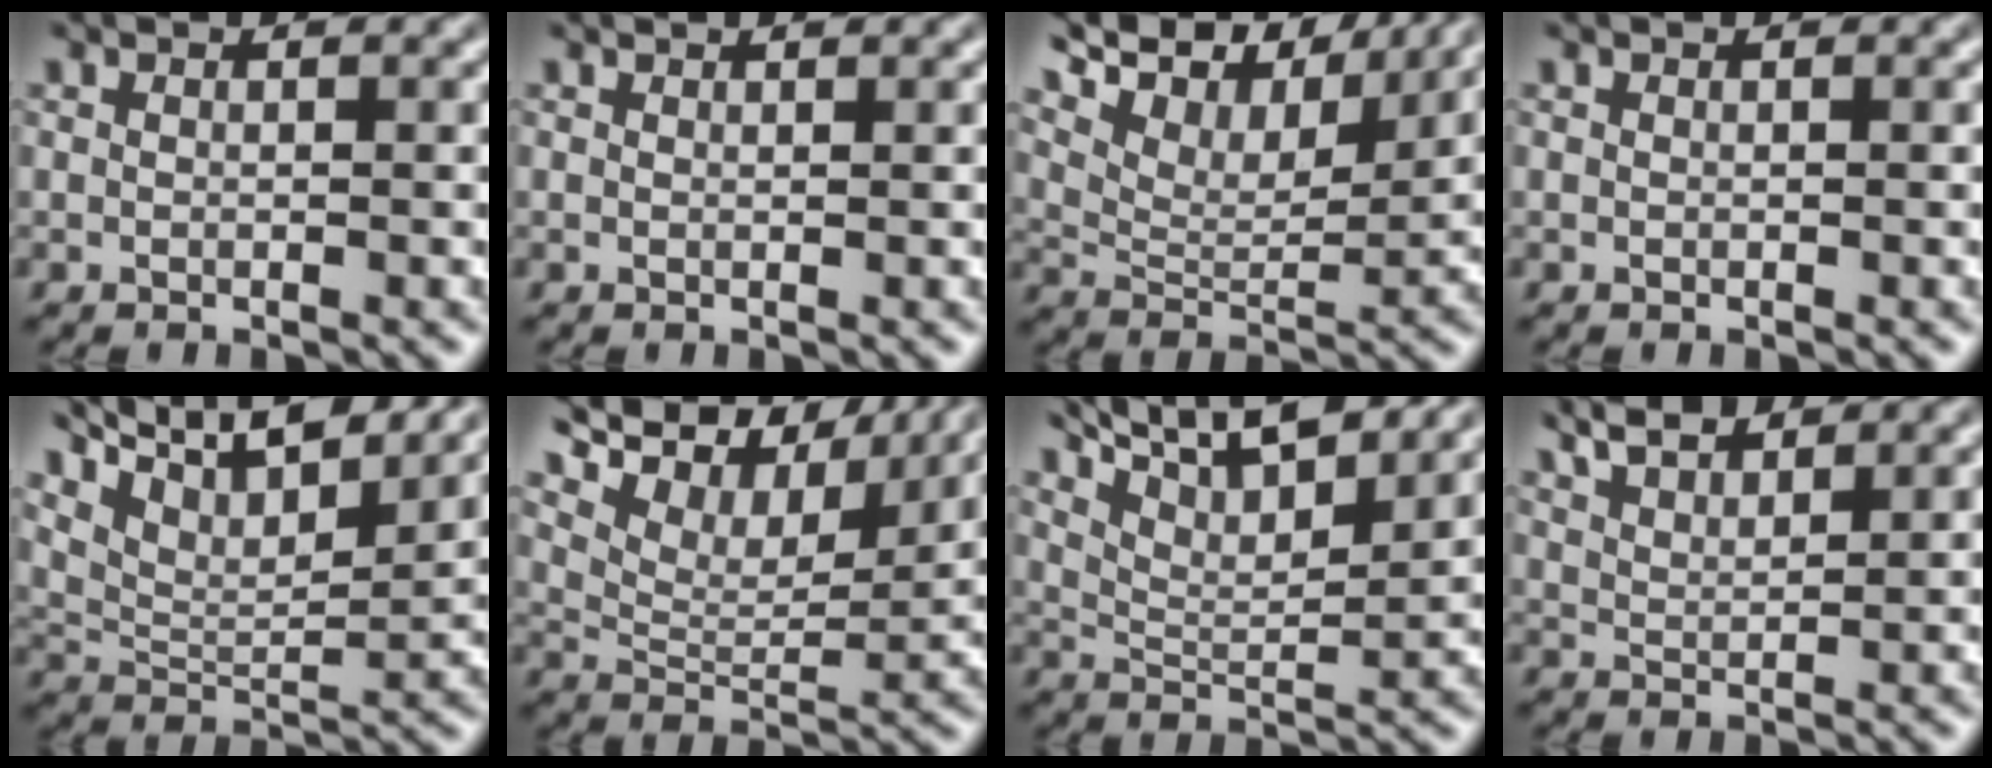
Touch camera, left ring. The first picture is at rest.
{"total": 0.7, "force": [0.6, 0.2, 0.2], "torque": [-0.002, 0.005, 0.001]}
{"total": 10.8, "force": [7.9, 3.9, 6.3], "torque": [-0.156, 0.034, 0.121]}
{"total": 0.0}
{"total": 10.8, "force": [7.2, 3.8, 7.1], "torque": [-0.130, 0.013, 0.119]}
{"total": 11.8, "force": [7.9, 5.0, 7.1], "torque": [-0.172, 0.044, 0.125]}
{"total": 10.5, "force": [7.8, 3.2, 6.3], "torque": [-0.124, 0.015, 0.109]}
{"total": 5.9, "force": [4.6, 2.0, 3.1], "torque": [-0.064, 0.034, 0.059]}